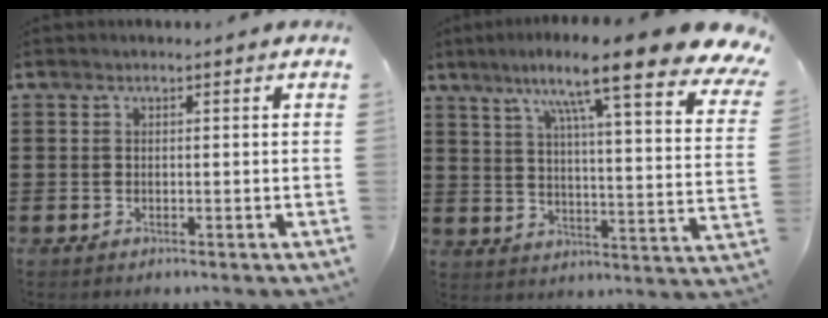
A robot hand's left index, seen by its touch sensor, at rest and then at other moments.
{"total": 13.3, "force": [9.5, 0.6, 9.2], "torque": [-0.169, -0.063, 0.143]}